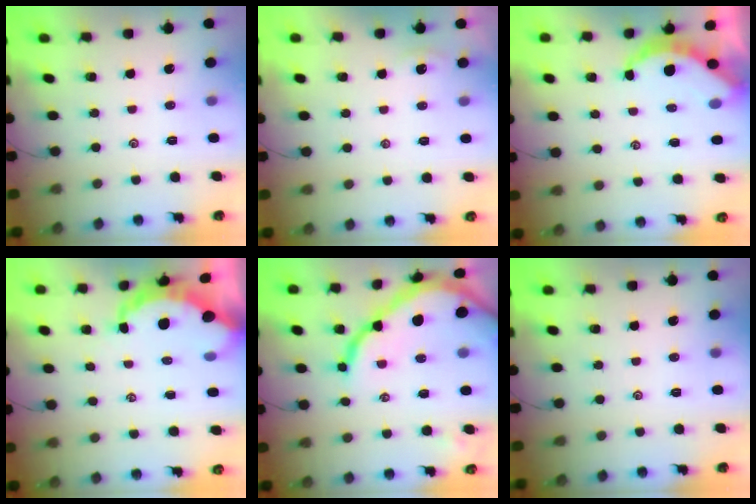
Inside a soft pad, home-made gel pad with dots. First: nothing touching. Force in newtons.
{"total": 0.0}
{"total": 4.7, "press": 4.7, "slide": 0.4}
{"total": 7.7, "press": 7.6, "slide": 0.8}
{"total": 18.0, "press": 17.9, "slide": 1.8}
{"total": 0.0}